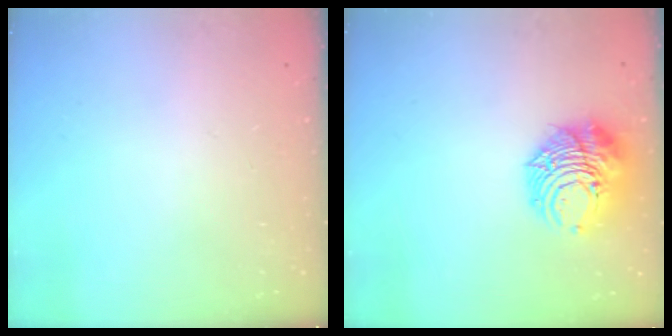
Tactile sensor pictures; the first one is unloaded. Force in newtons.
{"total": 10.6, "press": 10.5, "slide": 1.2}